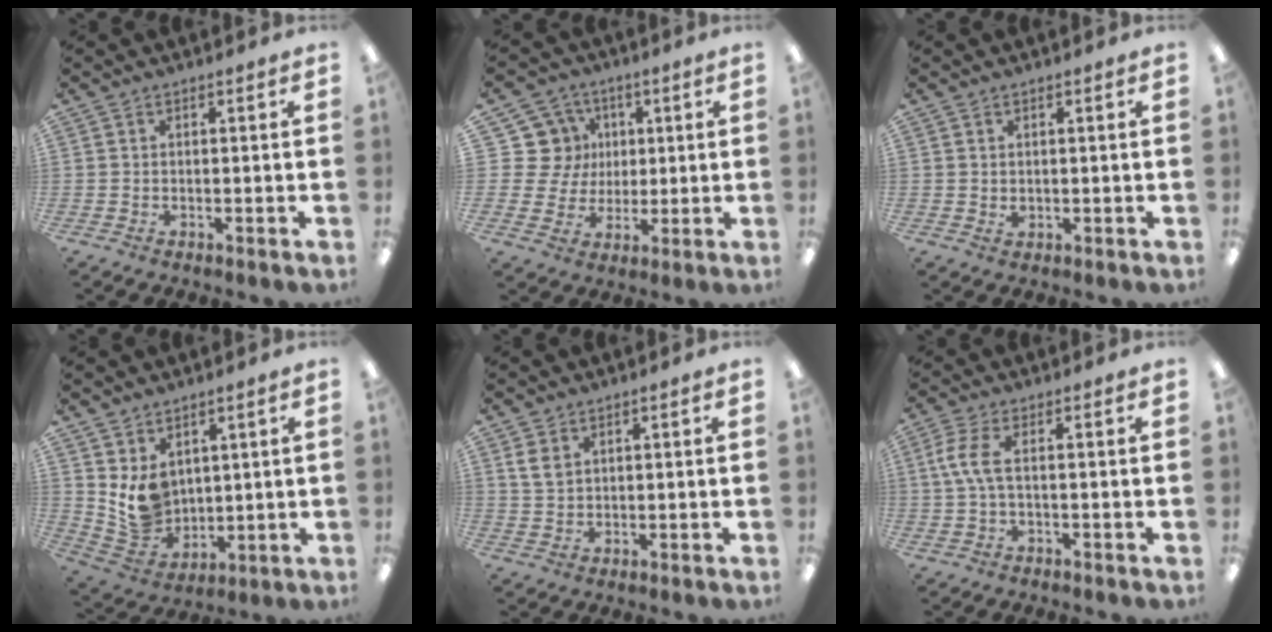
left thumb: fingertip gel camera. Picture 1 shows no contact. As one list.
[{"total": 13.3, "force": [3.2, 12.4, 3.6], "torque": [-0.062, -0.006, 0.068]}, {"total": 1.1, "force": [0.6, 0.7, 0.6], "torque": [-0.005, -0.001, 0.010]}, {"total": 9.3, "force": [4.0, 7.1, 4.4], "torque": [-0.092, -0.025, 0.085]}, {"total": 3.6, "force": [1.7, 2.5, 2.0], "torque": [-0.037, 0.001, 0.029]}, {"total": 6.3, "force": [0.2, 2.3, 5.9], "torque": [-0.129, 0.002, 0.001]}]